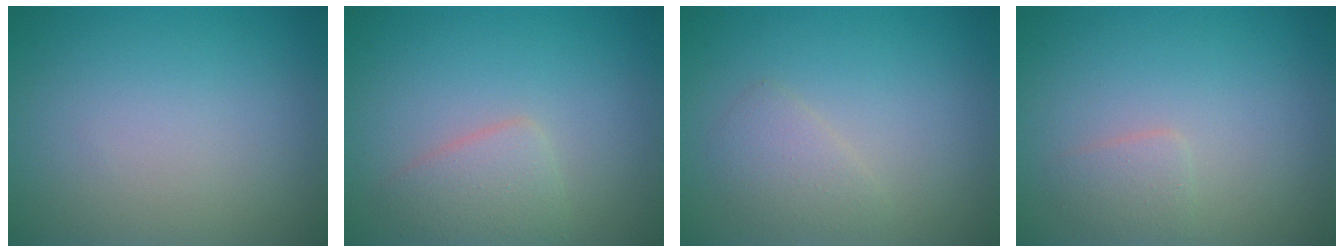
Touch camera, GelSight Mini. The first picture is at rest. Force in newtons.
{"total": 2.4, "press": 2.4, "slide": 0.1}
{"total": 1.7, "press": 1.7, "slide": 0.1}
{"total": 1.4, "press": 1.4, "slide": 0.0}